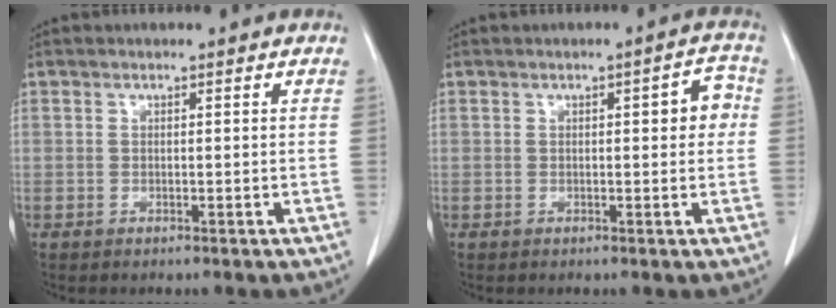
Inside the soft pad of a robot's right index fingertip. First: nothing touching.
{"total": 3.7, "force": [0.4, 1.2, 3.5], "torque": [-0.034, 0.012, 0.000]}